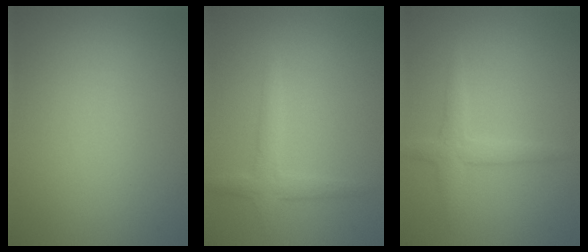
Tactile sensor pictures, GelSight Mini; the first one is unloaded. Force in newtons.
{"total": 2.3, "press": 2.3, "slide": 0.1}
{"total": 2.1, "press": 2.1, "slide": 0.1}